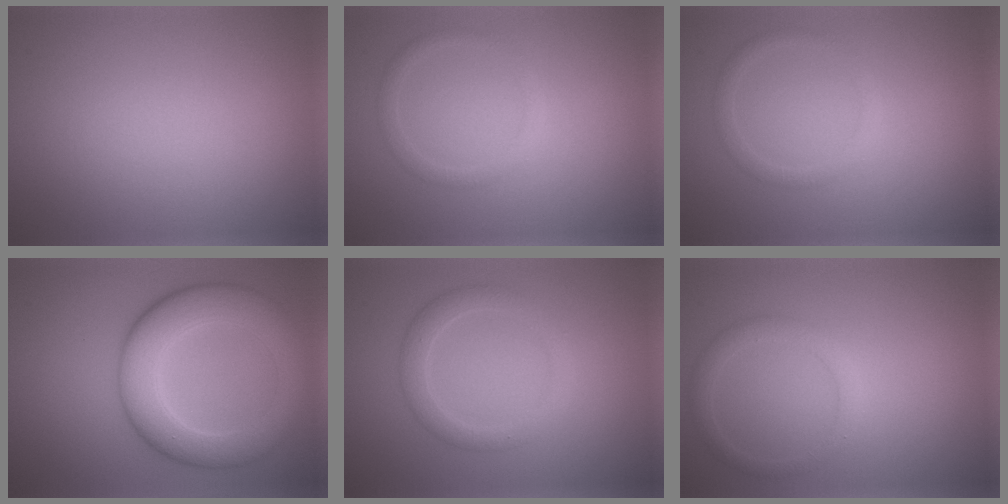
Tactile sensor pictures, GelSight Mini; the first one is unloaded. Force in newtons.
{"total": 1.3, "press": 1.3, "slide": 0.1}
{"total": 1.3, "press": 1.3, "slide": 0.1}
{"total": 8.1, "press": 8.1, "slide": 0.1}
{"total": 2.5, "press": 2.5, "slide": 0.1}
{"total": 1.8, "press": 1.8, "slide": 0.1}